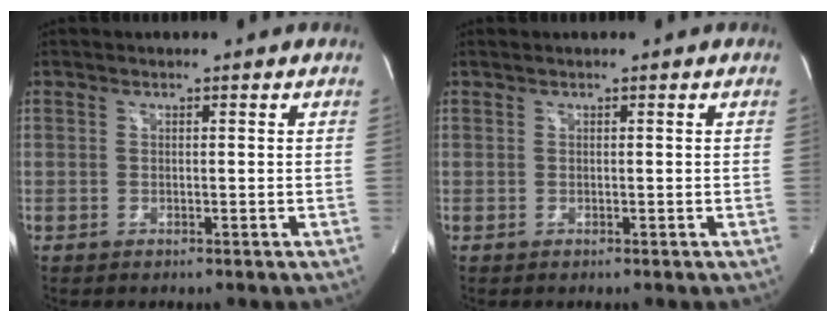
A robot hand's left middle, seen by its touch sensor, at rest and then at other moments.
{"total": 0.0}